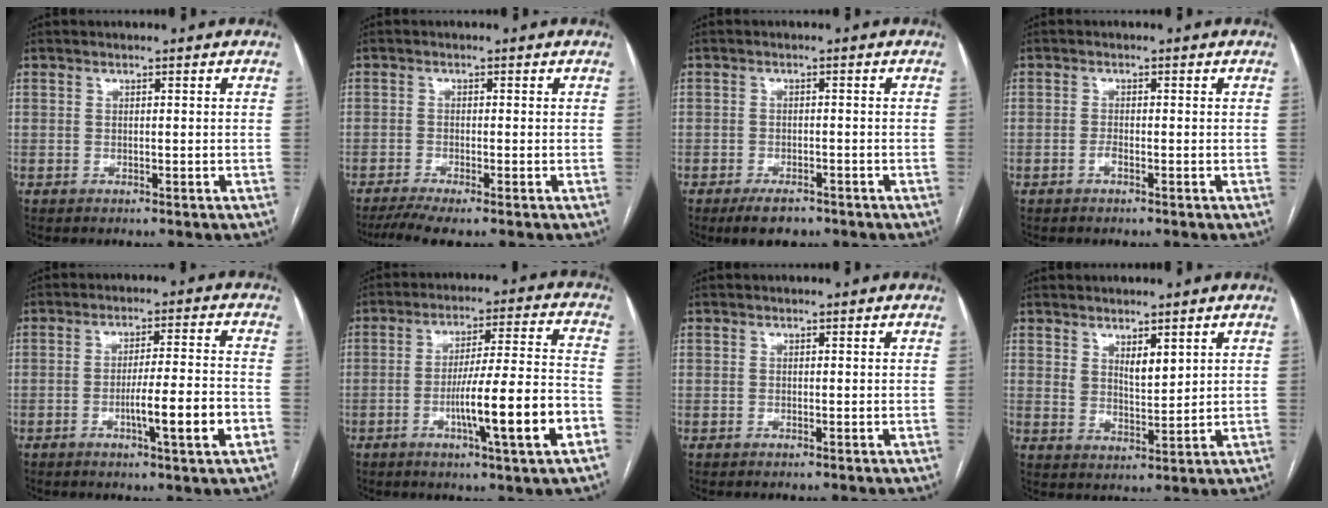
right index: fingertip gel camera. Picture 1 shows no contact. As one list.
[{"total": 4.6, "force": [-3.4, 0.3, 3.1], "torque": [-0.054, -0.010, -0.061]}, {"total": 4.1, "force": [-2.9, 1.8, 2.2], "torque": [-0.040, -0.003, -0.042]}, {"total": 1.0, "force": [-0.6, 0.1, 0.7], "torque": [-0.014, 0.002, -0.013]}, {"total": 8.3, "force": [-3.0, -0.1, 7.8], "torque": [-0.121, -0.002, -0.047]}, {"total": 13.8, "force": [-4.9, -0.1, 12.9], "torque": [-0.211, -0.001, -0.075]}, {"total": 0.0}, {"total": 3.8, "force": [2.5, 1.3, 2.6], "torque": [-0.050, -0.010, 0.052]}]